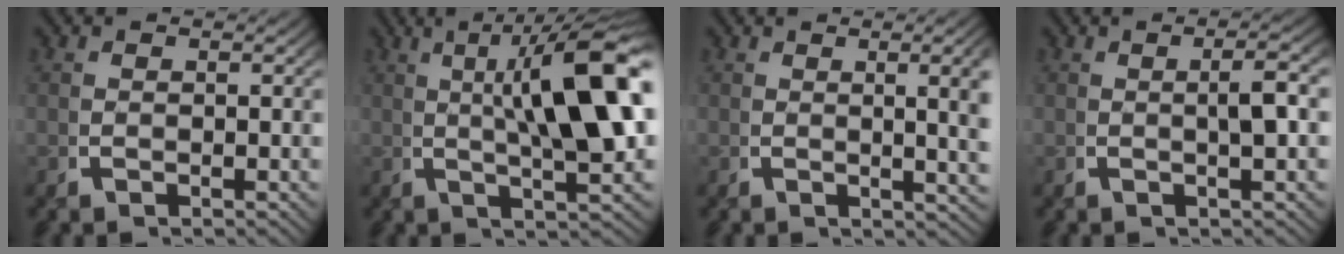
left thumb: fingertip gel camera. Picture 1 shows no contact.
{"total": 12.5, "force": [2.3, 4.4, 11.5], "torque": [-0.157, 0.006, 0.035]}
{"total": 4.8, "force": [0.7, 1.3, 4.6], "torque": [-0.053, 0.001, 0.010]}
{"total": 2.9, "force": [0.4, 0.4, 2.9], "torque": [-0.051, 0.005, 0.005]}